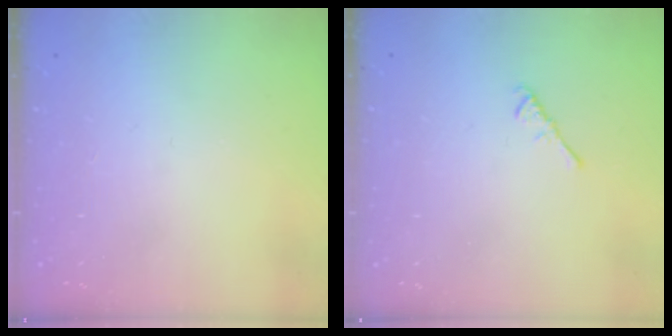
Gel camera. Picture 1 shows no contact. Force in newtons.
{"total": 2.6, "press": 2.6, "slide": 0.6}